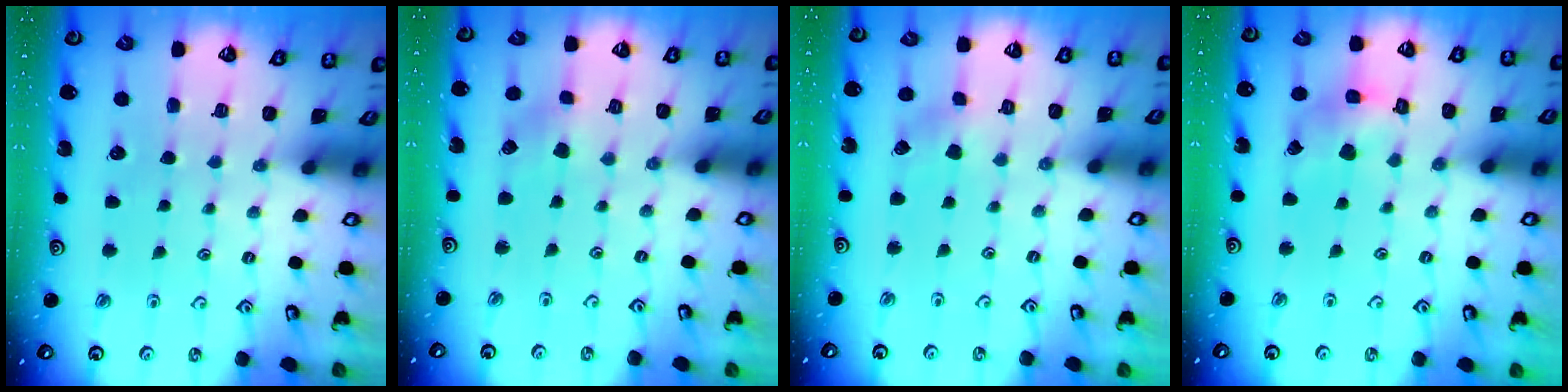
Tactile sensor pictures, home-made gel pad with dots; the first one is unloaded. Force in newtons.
{"total": 2.7, "press": 2.6, "slide": 0.4}
{"total": 2.4, "press": 2.4, "slide": 0.6}
{"total": 7.6, "press": 7.5, "slide": 0.7}